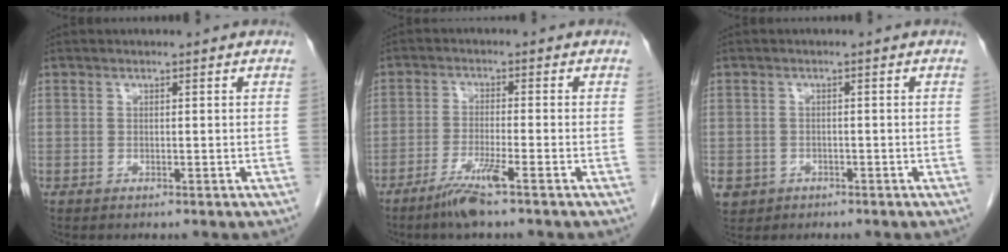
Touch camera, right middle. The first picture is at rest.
{"total": 5.0, "force": [-3.4, -0.5, 3.7], "torque": [-0.073, -0.011, -0.069]}
{"total": 4.1, "force": [-2.0, 3.4, 0.7], "torque": [-0.014, 0.005, -0.030]}